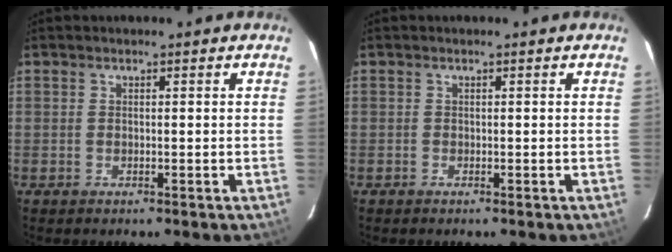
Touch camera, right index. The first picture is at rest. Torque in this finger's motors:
{"motor_torque": [-0.02, 0.03, -0.04, 0.01]}